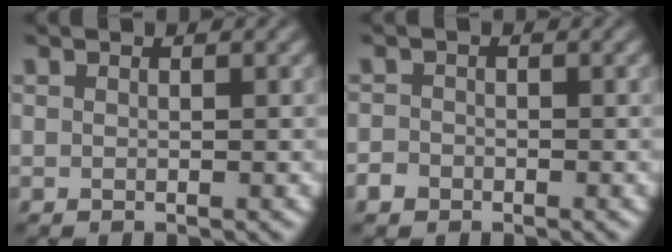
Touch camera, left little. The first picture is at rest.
{"total": 1.4, "force": [-0.8, 1.1, 0.3], "torque": [0.001, 0.001, -0.019]}